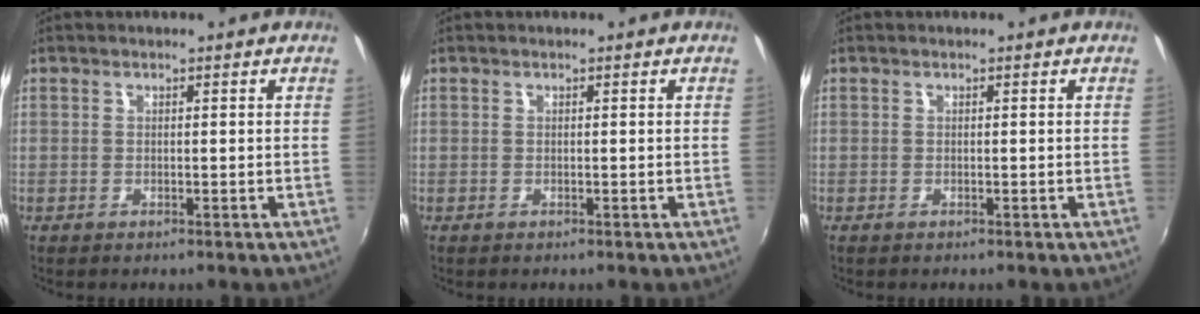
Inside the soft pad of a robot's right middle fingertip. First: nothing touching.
{"total": 0.0}
{"total": 0.0}